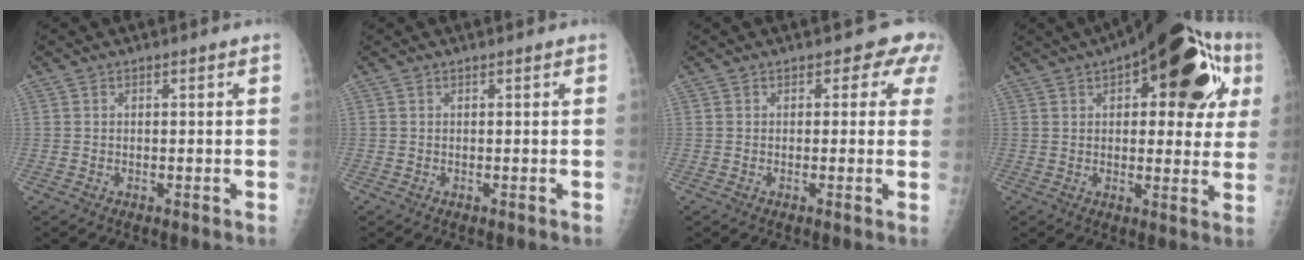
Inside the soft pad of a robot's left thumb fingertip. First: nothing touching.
{"total": 0.0}
{"total": 3.5, "force": [1.7, 2.5, 1.7], "torque": [0.017, -0.003, 0.001]}
{"total": 24.2, "force": [9.2, 10.4, 19.9], "torque": [-0.237, 0.024, 0.119]}